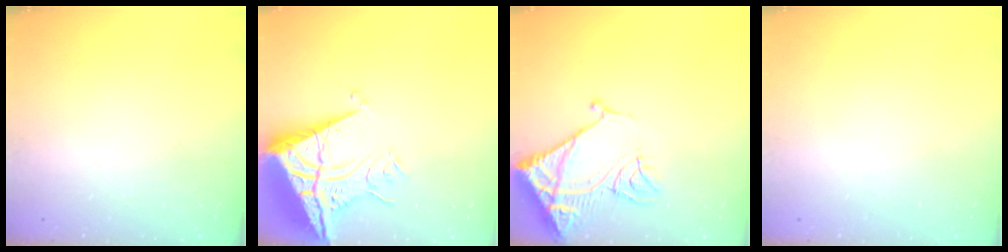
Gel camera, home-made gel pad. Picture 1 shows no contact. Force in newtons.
{"total": 13.3, "press": 13.2, "slide": 1.4}
{"total": 14.3, "press": 14.2, "slide": 1.8}
{"total": 0.0}